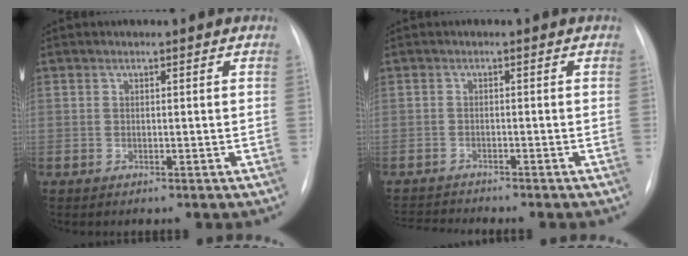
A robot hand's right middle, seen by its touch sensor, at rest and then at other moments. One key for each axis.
{"total": 3.9, "fx": -3.8, "fy": -0.8, "fz": 0.3, "tx": -0.005, "ty": -0.016, "tz": -0.062}